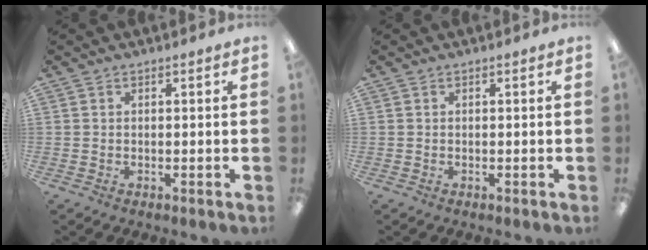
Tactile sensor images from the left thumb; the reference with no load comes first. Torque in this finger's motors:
{"motor_torque": [-0.02, 0.02, 0.00, 0.00, 0.00]}